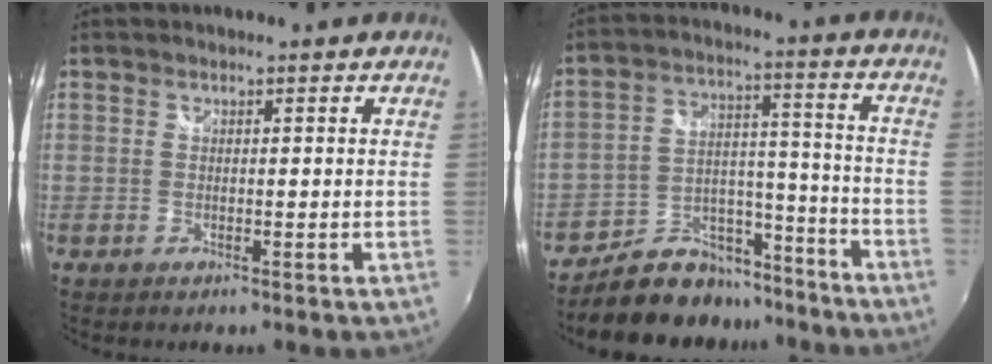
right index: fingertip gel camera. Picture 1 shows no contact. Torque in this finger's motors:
{"motor_torque": [-0.02, -0.02, -0.09, -0.09]}